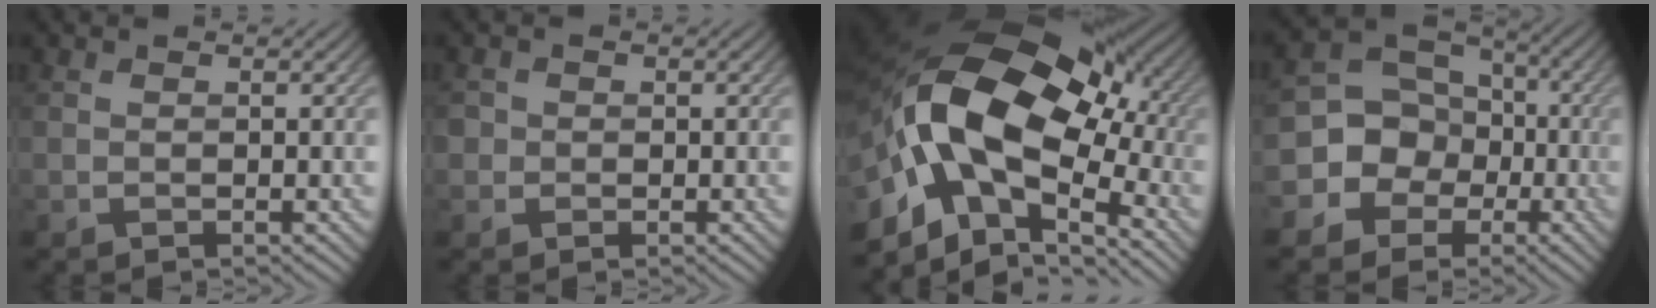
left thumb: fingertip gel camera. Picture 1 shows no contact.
{"total": 1.5, "force": [-0.1, 1.5, 0.1], "torque": [0.000, -0.001, -0.004]}
{"total": 19.9, "force": [-0.6, 12.2, 15.7], "torque": [-0.315, -0.006, -0.008]}
{"total": 11.3, "force": [-3.1, 10.3, 3.7], "torque": [-0.109, -0.007, -0.078]}